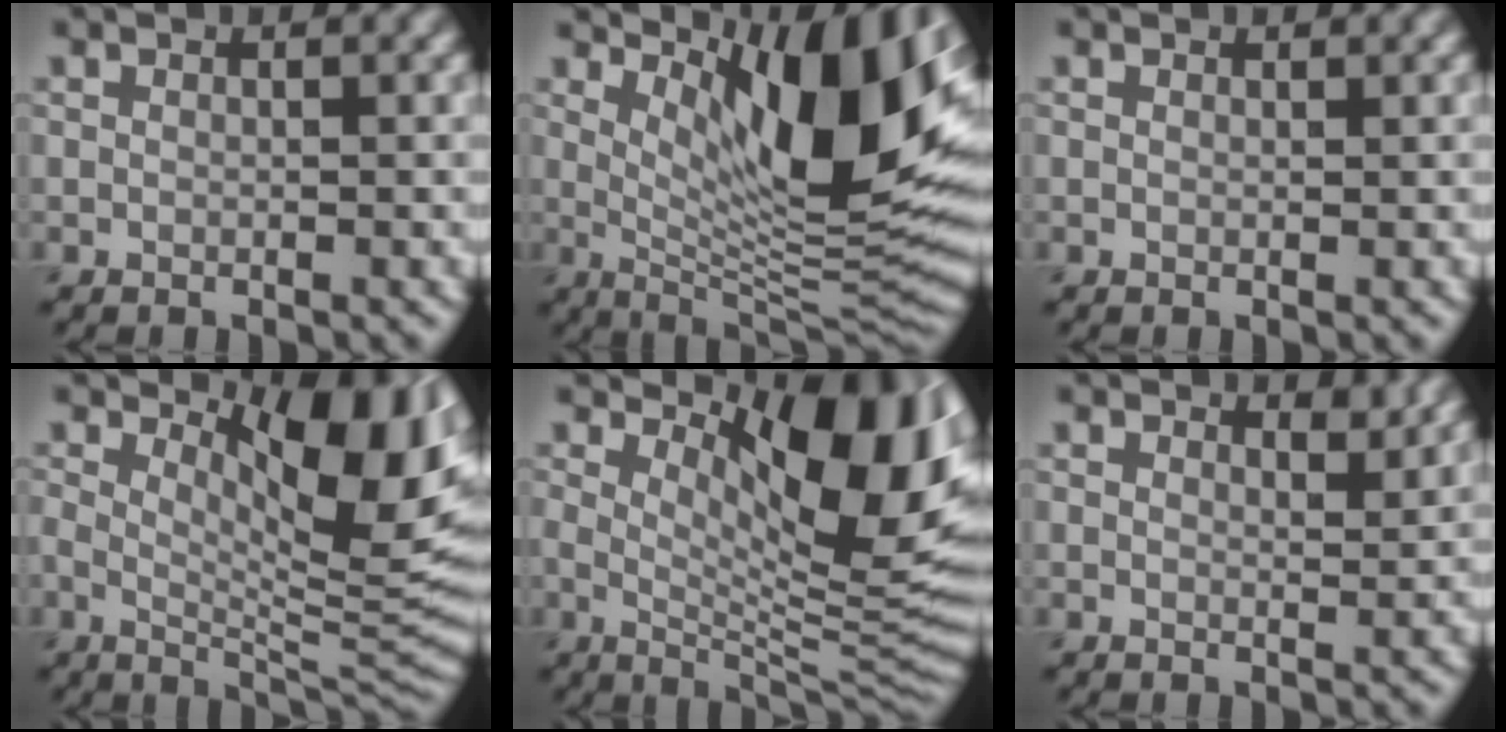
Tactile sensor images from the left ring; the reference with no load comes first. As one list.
[{"total": 12.6, "force": [4.6, 3.9, 11.0], "torque": [-0.157, -0.010, 0.086]}, {"total": 0.0}, {"total": 9.7, "force": [2.9, 3.9, 8.4], "torque": [-0.126, -0.013, 0.052]}, {"total": 12.2, "force": [4.1, 4.9, 10.4], "torque": [-0.148, -0.006, 0.071]}, {"total": 1.6, "force": [1.4, 0.2, 0.6], "torque": [-0.008, -0.002, 0.019]}]